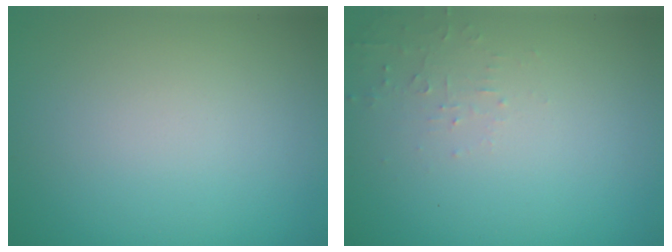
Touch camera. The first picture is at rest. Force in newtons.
{"total": 1.2, "press": 1.2, "slide": 0.3}